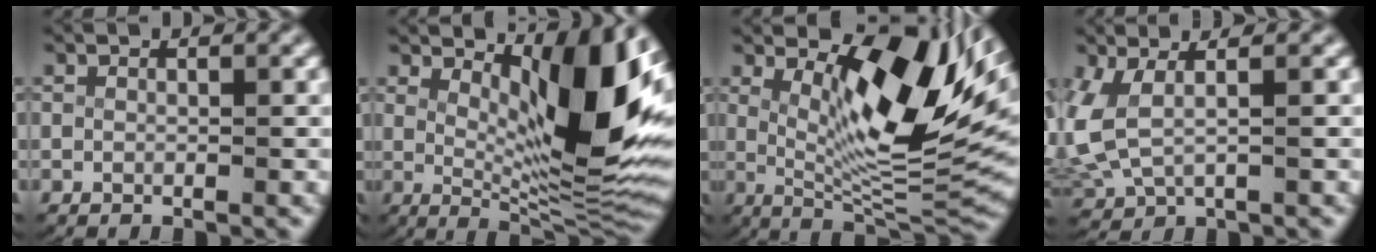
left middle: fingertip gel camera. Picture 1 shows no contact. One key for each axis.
{"total": 11.9, "fx": 3.2, "fy": 3.6, "fz": 10.9, "tx": -0.141, "ty": -0.013, "tz": 0.058}
{"total": 13.4, "fx": 4.1, "fy": 5.0, "fz": 11.8, "tx": -0.163, "ty": -0.010, "tz": 0.071}
{"total": 6.0, "fx": 1.0, "fy": 4.5, "fz": 3.9, "tx": -0.115, "ty": -0.005, "tz": 0.020}